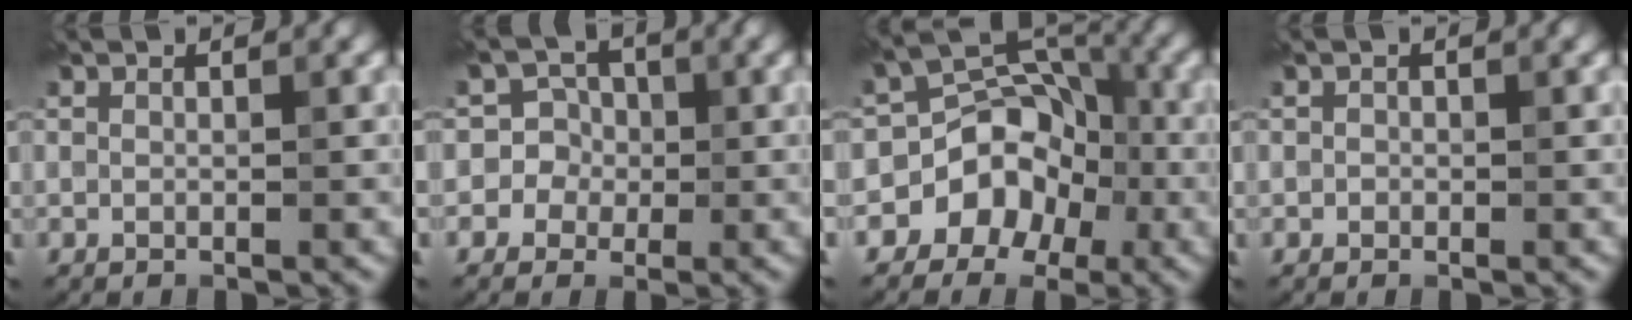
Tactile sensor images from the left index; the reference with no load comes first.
{"total": 4.4, "force": [-0.4, 4.3, 0.2], "torque": [0.016, 0.035, -0.039]}
{"total": 5.7, "force": [-2.4, 4.7, 2.3], "torque": [0.007, 0.027, -0.050]}
{"total": 0.5, "force": [-0.2, 0.5, -0.1], "torque": [0.005, 0.004, -0.005]}